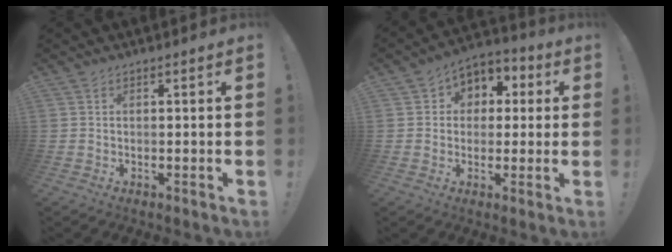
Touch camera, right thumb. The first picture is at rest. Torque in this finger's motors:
{"motor_torque": [0.06, 0.08, 0.04, 0.07, 0.00]}